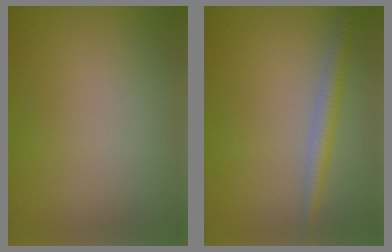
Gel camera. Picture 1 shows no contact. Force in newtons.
{"total": 2.4, "press": 2.4, "slide": 0.0}